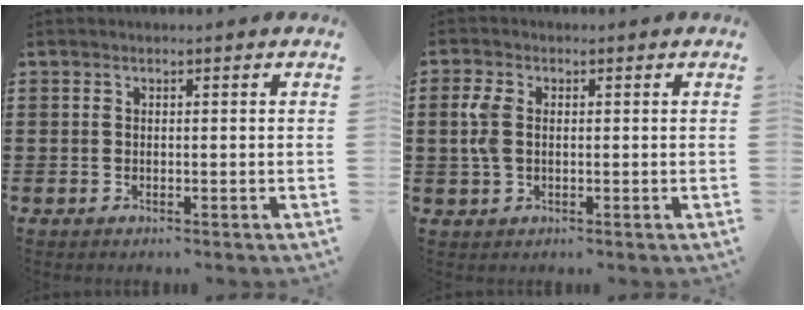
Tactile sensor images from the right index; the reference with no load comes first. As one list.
[{"total": 4.1, "force": [0.3, 2.5, 3.2], "torque": [-0.089, 0.000, -0.001]}]